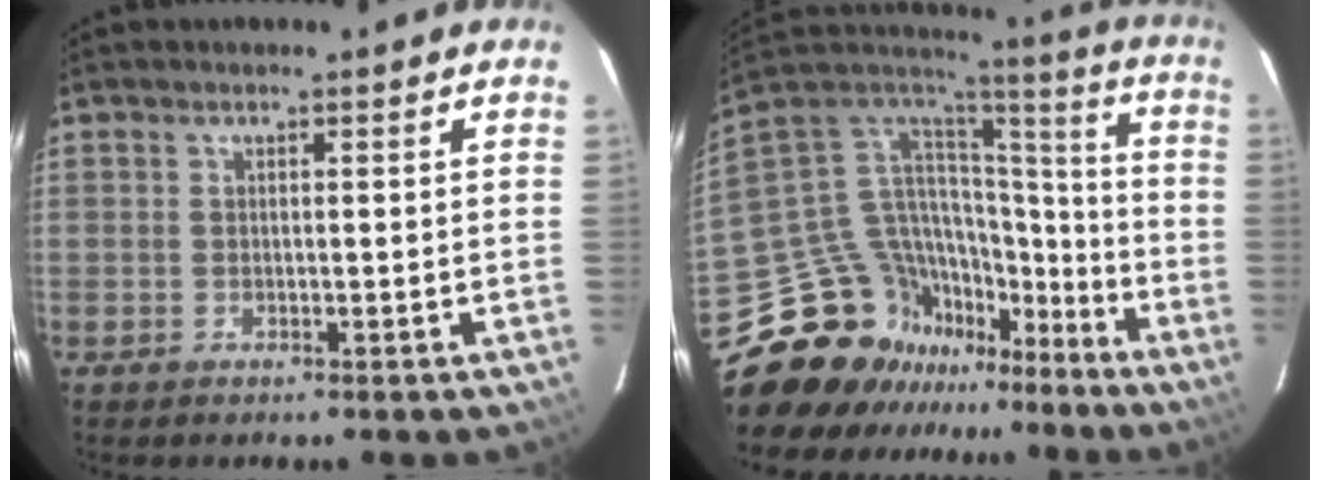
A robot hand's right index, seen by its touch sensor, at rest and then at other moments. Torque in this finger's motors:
{"motor_torque": [0.91, -1.23, -0.04, -0.11]}